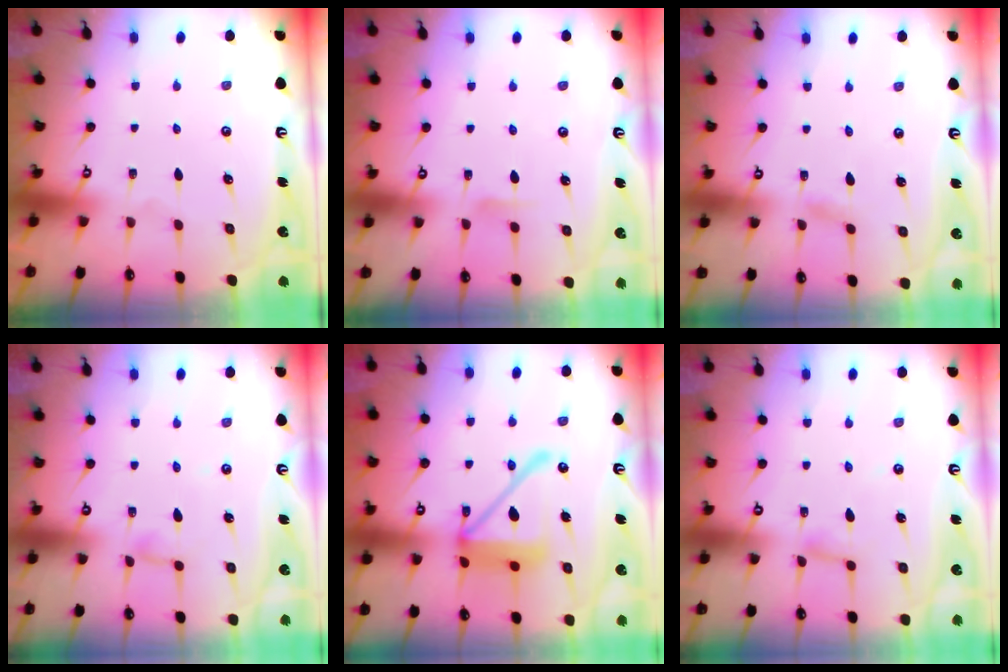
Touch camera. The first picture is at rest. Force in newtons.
{"total": 4.8, "press": 4.8, "slide": 0.7}
{"total": 2.5, "press": 2.5, "slide": 0.3}
{"total": 3.5, "press": 3.5, "slide": 0.2}
{"total": 16.8, "press": 16.7, "slide": 2.0}
{"total": 2.8, "press": 2.8, "slide": 0.2}